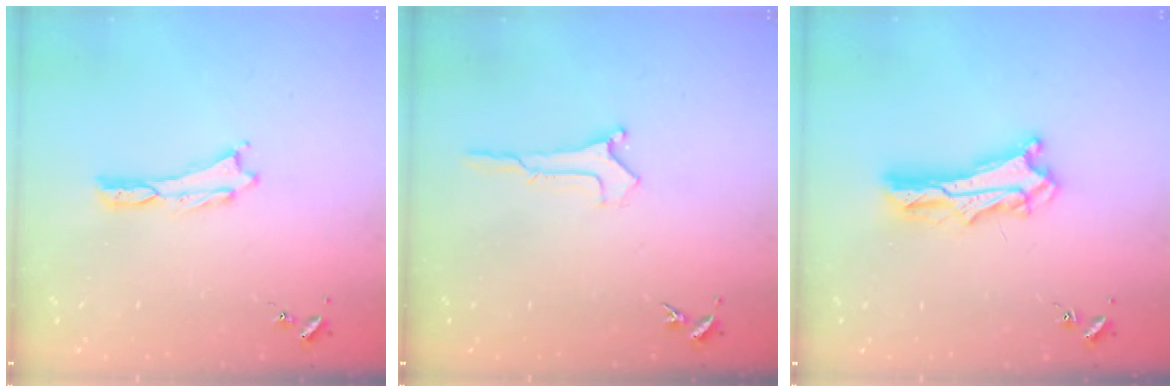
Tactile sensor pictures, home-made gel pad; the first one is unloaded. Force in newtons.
{"total": 0.0}
{"total": 6.8, "press": 6.8, "slide": 0.6}